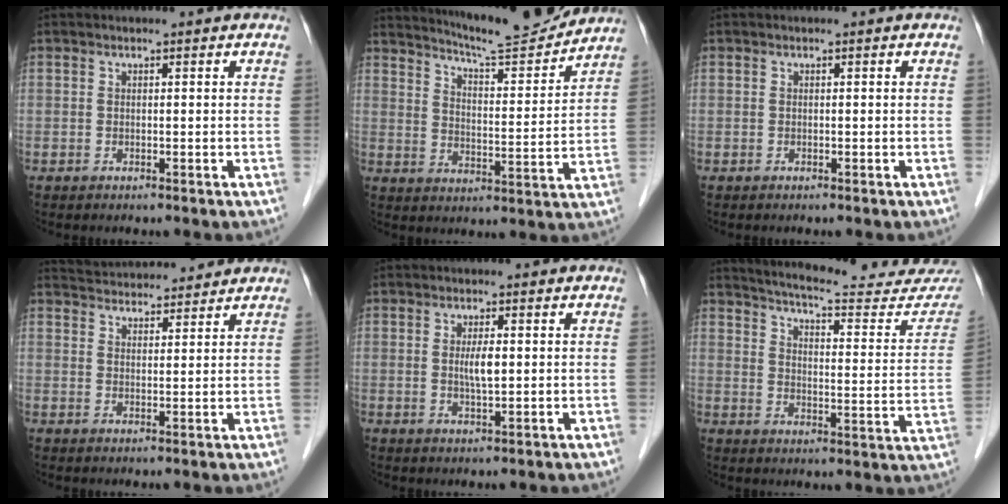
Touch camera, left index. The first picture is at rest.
{"total": 13.5, "force": [13.0, 0.0, 3.8], "torque": [-0.065, -0.010, 0.190]}
{"total": 0.0}
{"total": 10.0, "force": [9.6, 1.5, 2.0], "torque": [-0.032, 0.027, 0.140]}
{"total": 2.8, "force": [0.4, 0.4, 2.8], "torque": [-0.053, -0.002, 0.008]}
{"total": 22.2, "force": [21.0, 2.4, 6.9], "torque": [-0.092, -0.075, 0.255]}